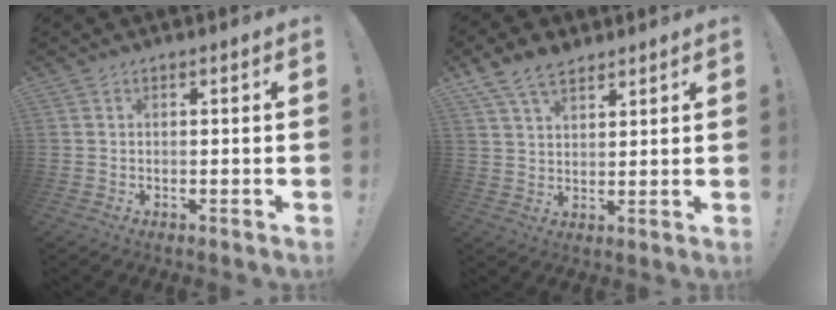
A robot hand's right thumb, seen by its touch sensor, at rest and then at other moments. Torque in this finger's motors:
{"motor_torque": [-1.28, 1.99, 0.75, 0.63, 0.38]}